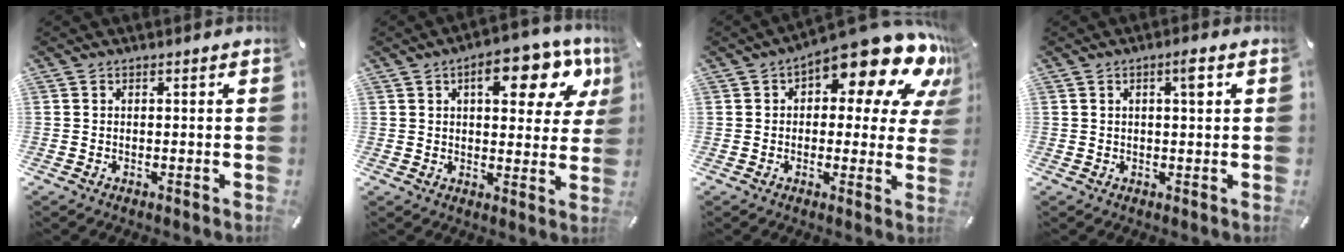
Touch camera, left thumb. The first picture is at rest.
{"total": 14.2, "force": [6.3, 6.9, 10.7], "torque": [-0.128, -0.026, 0.098]}
{"total": 16.9, "force": [10.7, 6.1, 11.6], "torque": [-0.157, -0.086, 0.175]}
{"total": 3.2, "force": [1.0, 0.9, 2.9], "torque": [-0.050, 0.003, 0.012]}